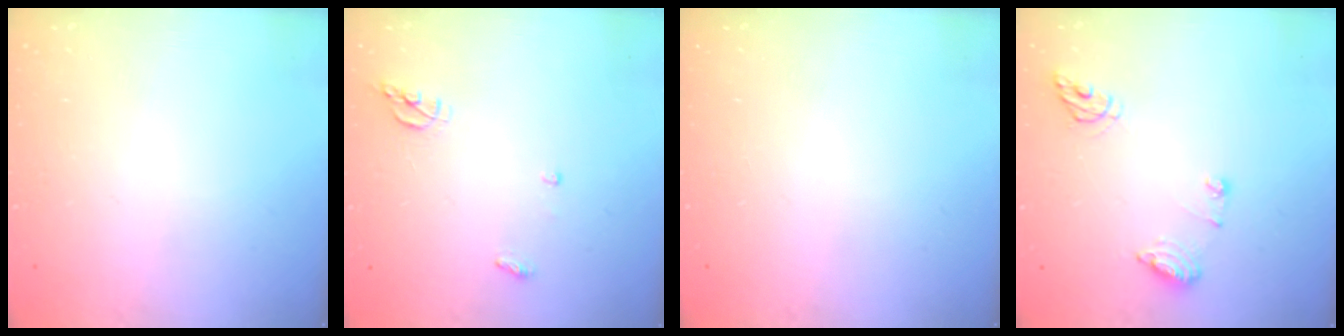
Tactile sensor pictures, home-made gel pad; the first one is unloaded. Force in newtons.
{"total": 5.6, "press": 5.6, "slide": 0.7}
{"total": 0.0}
{"total": 8.9, "press": 8.8, "slide": 1.1}